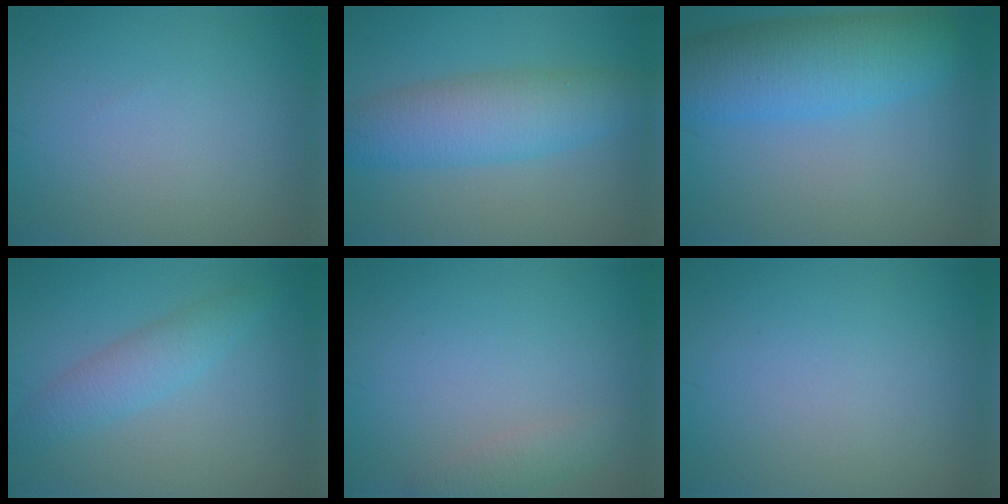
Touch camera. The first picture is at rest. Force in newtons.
{"total": 5.9, "press": 5.9, "slide": 0.1}
{"total": 7.8, "press": 7.8, "slide": 0.5}
{"total": 2.8, "press": 2.8, "slide": 0.0}
{"total": 1.9, "press": 1.9, "slide": 0.1}
{"total": 0.0}